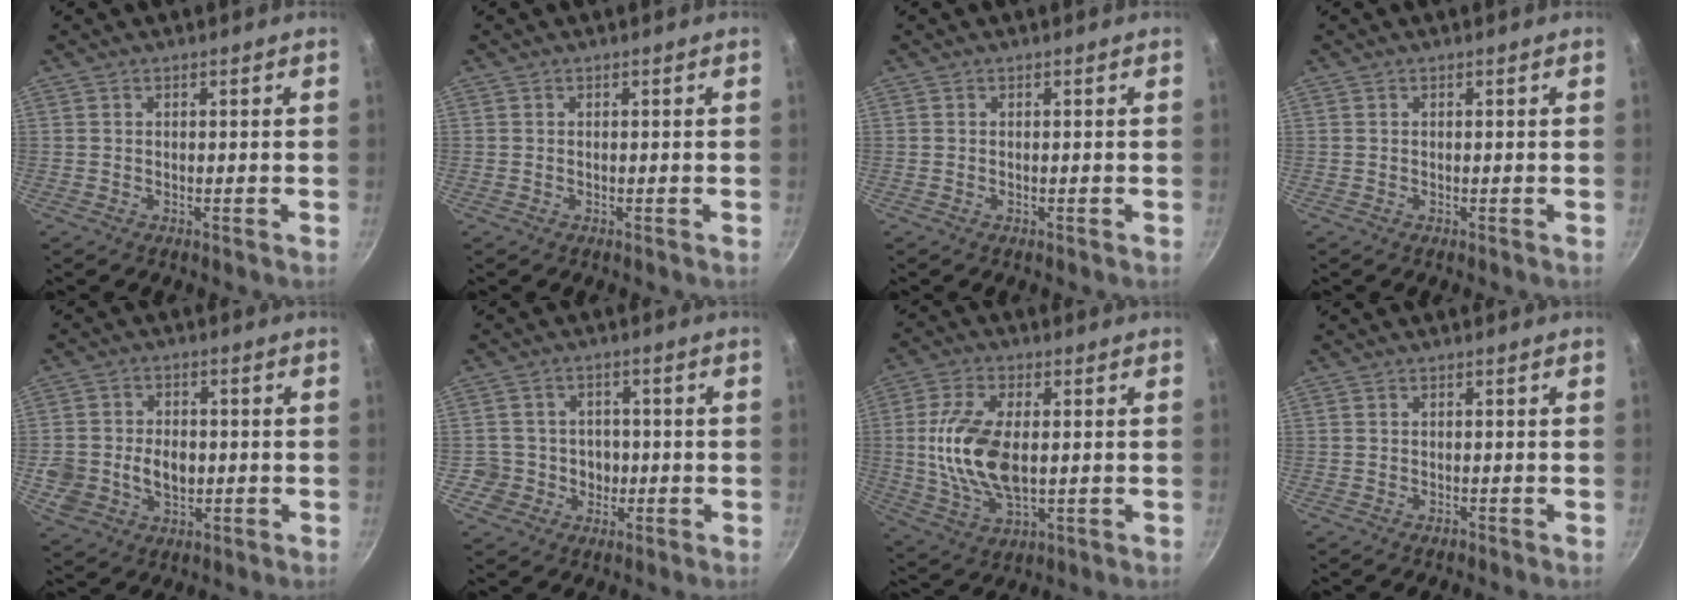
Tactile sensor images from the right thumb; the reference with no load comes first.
{"total": 0.0}
{"total": 0.0}
{"total": 0.0}
{"total": 10.1, "force": [-1.0, 7.6, 6.5], "torque": [-0.108, 0.002, -0.015]}
{"total": 6.0, "force": [-0.9, 5.8, 1.0], "torque": [0.019, 0.019, -0.014]}
{"total": 14.2, "force": [0.5, 7.4, 12.1], "torque": [-0.233, -0.001, 0.011]}
{"total": 0.6, "force": [-0.4, 0.3, 0.3], "torque": [-0.006, 0.002, -0.007]}